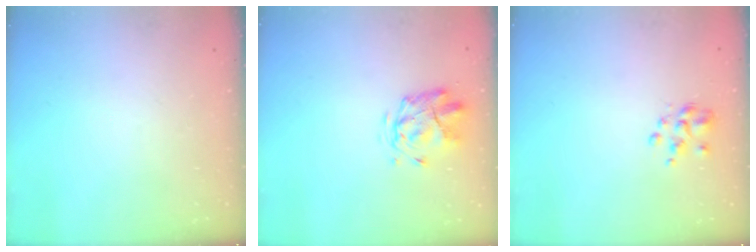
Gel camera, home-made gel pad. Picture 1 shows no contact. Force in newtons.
{"total": 2.8, "press": 2.5, "slide": 1.2}
{"total": 2.6, "press": 2.5, "slide": 0.8}